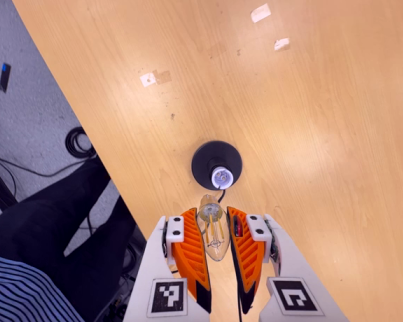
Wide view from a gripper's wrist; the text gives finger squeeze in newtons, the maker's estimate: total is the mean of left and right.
{"total": 20.8, "left": 24.5, "right": 17.2}